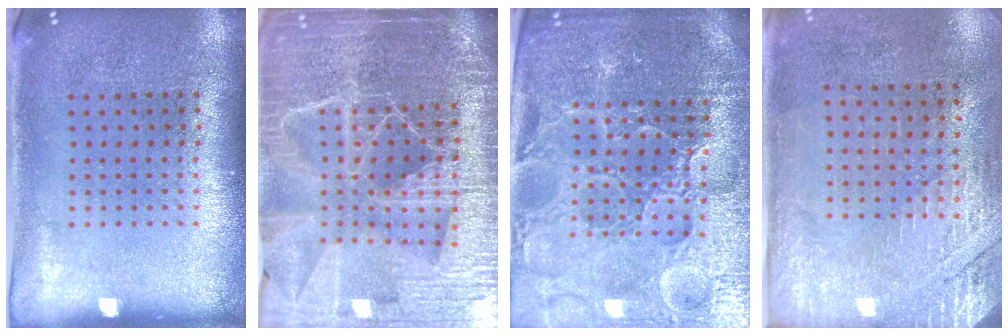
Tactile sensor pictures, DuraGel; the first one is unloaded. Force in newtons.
{"total": 6.1, "press": 5.3, "slide": 2.9}
{"total": 5.2, "press": 4.9, "slide": 1.8}
{"total": 2.8, "press": 2.5, "slide": 1.4}